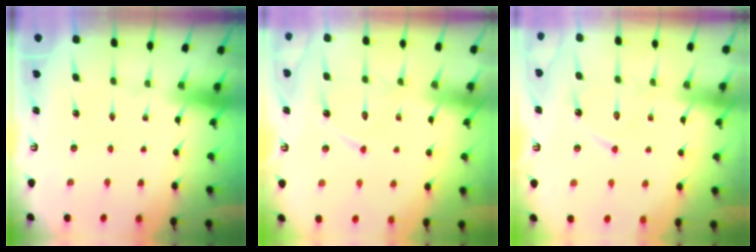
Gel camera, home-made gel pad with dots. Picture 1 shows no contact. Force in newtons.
{"total": 10.8, "press": 10.7, "slide": 0.9}
{"total": 10.8, "press": 10.8, "slide": 0.8}